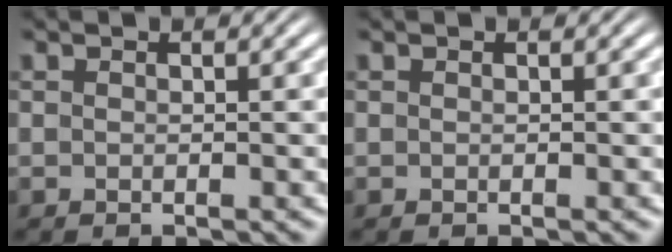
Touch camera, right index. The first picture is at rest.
{"total": 0.0}